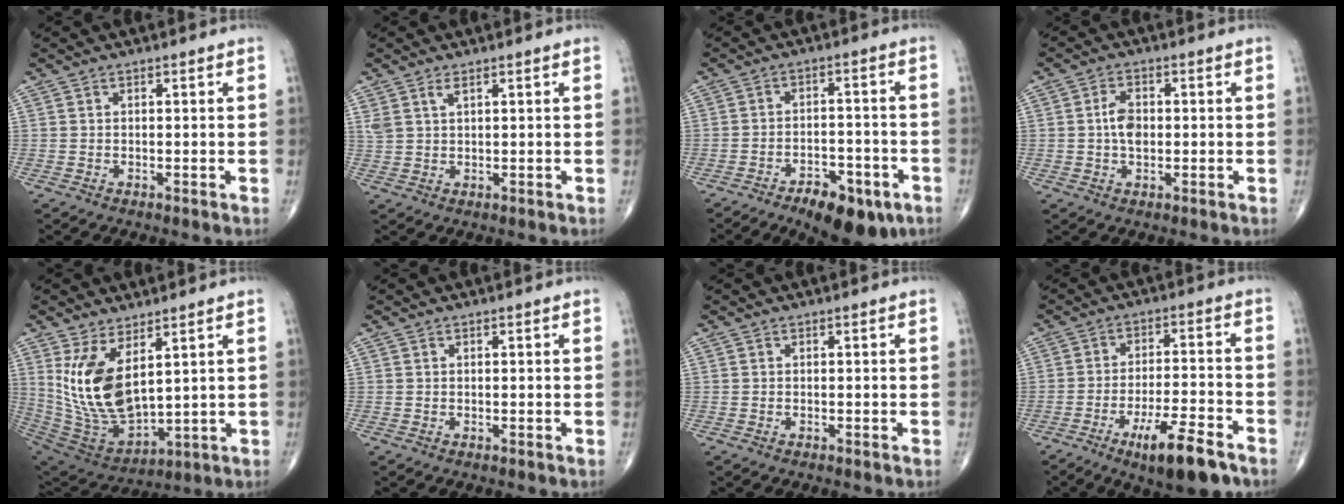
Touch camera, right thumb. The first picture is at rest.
{"total": 2.2, "force": [1.4, 0.8, 1.5], "torque": [-0.036, 0.001, 0.037]}
{"total": 11.8, "force": [-7.1, 5.3, 7.8], "torque": [-0.092, 0.034, -0.099]}
{"total": 4.3, "force": [0.0, 2.7, 3.4], "torque": [-0.061, 0.007, -0.005]}
{"total": 15.4, "force": [5.0, 7.5, 12.5], "torque": [-0.232, -0.035, 0.122]}
{"total": 0.0}
{"total": 0.0}
{"total": 12.3, "force": [-7.4, 3.1, 9.4], "torque": [-0.151, 0.035, -0.113]}